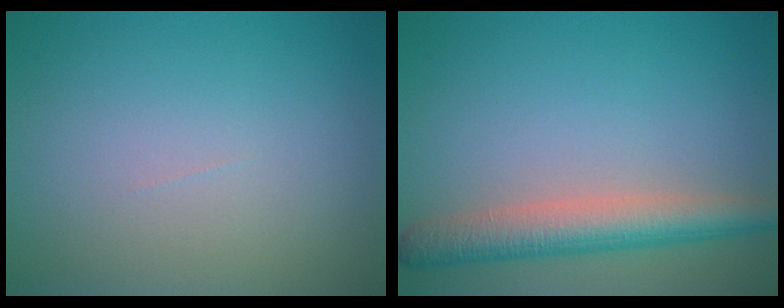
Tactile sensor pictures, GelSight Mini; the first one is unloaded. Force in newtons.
{"total": 4.9, "press": 4.9, "slide": 0.3}